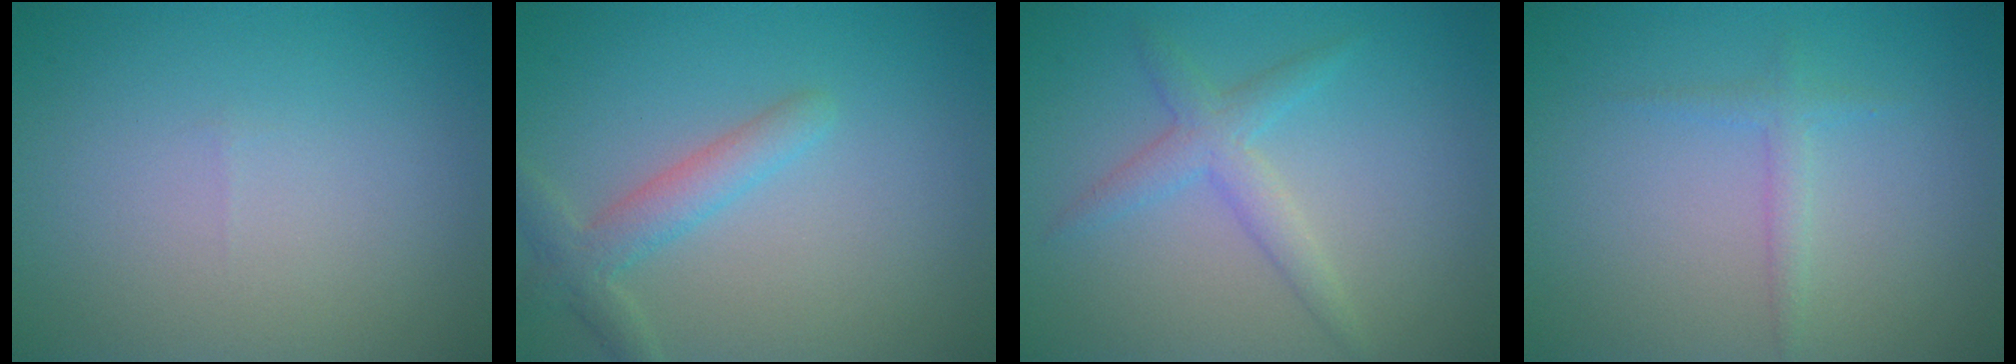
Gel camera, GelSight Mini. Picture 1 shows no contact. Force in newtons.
{"total": 2.8, "press": 2.8, "slide": 0.2}
{"total": 2.5, "press": 2.5, "slide": 0.1}
{"total": 1.3, "press": 1.3, "slide": 0.1}